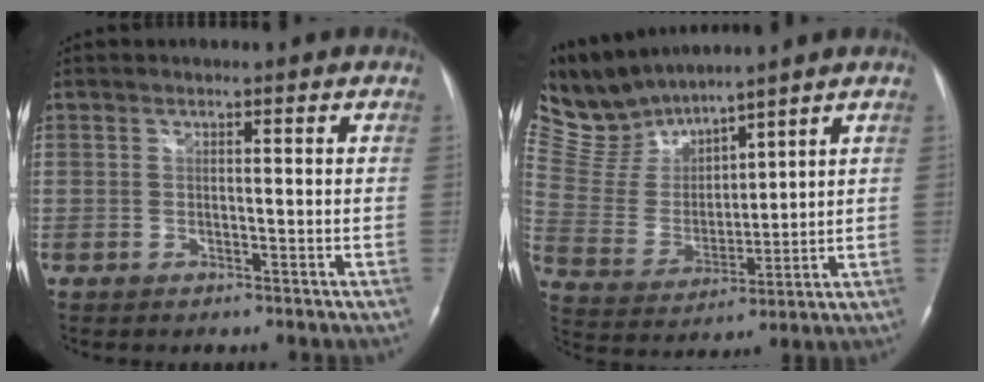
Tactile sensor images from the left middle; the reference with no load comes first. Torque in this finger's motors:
{"motor_torque": [-0.15, -0.25, -0.18, -0.04]}